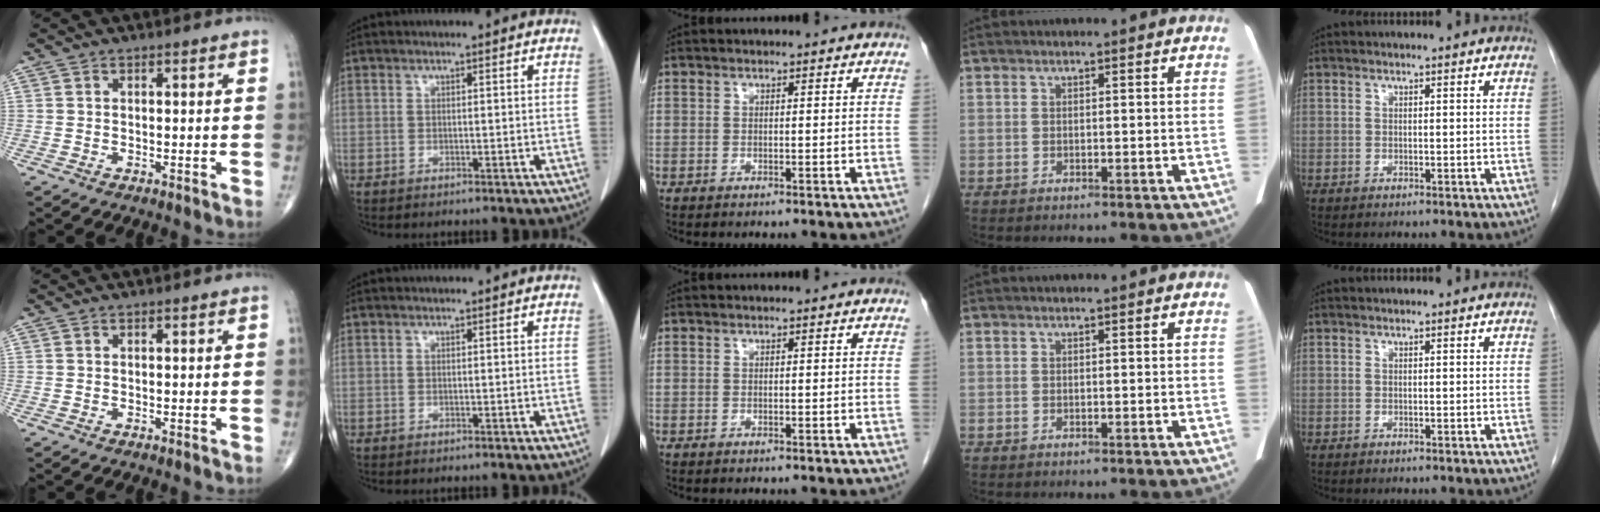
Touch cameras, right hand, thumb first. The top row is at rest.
{}